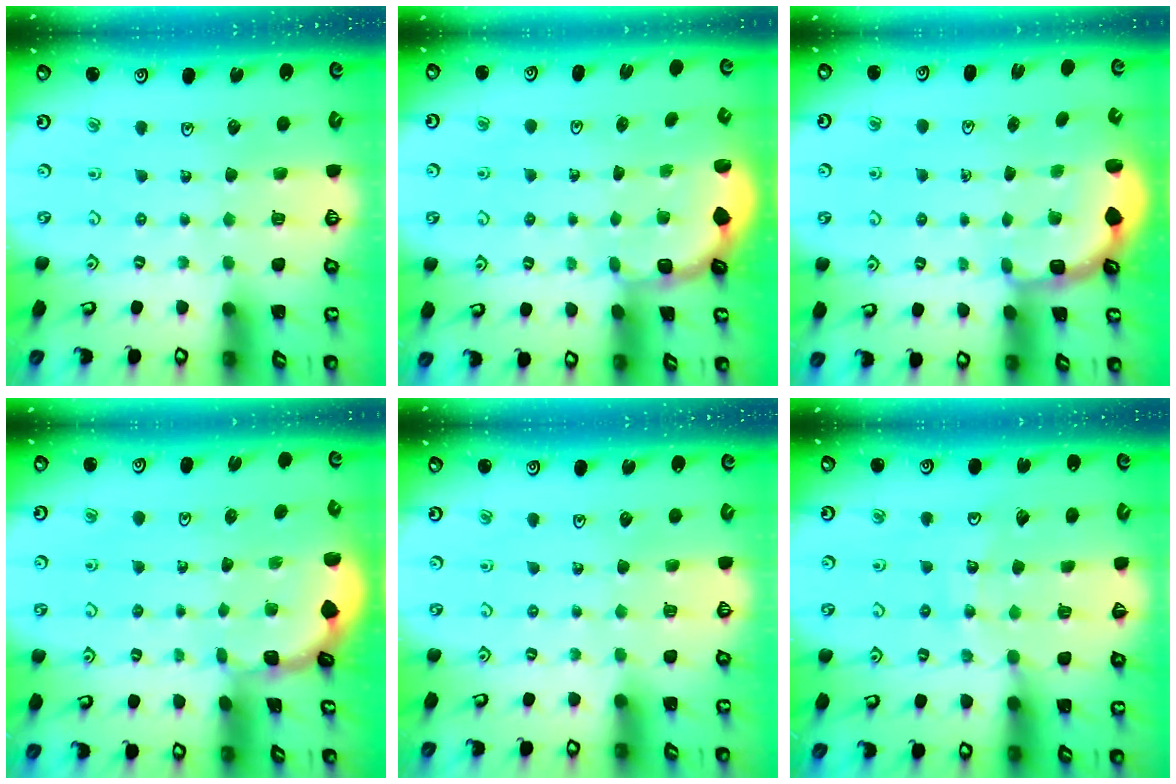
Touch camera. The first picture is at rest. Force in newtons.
{"total": 1.8, "press": 1.6, "slide": 0.7}
{"total": 3.0, "press": 2.0, "slide": 2.2}
{"total": 0.9, "press": 0.8, "slide": 0.2}
{"total": 0.0}
{"total": 9.3, "press": 9.3, "slide": 0.8}